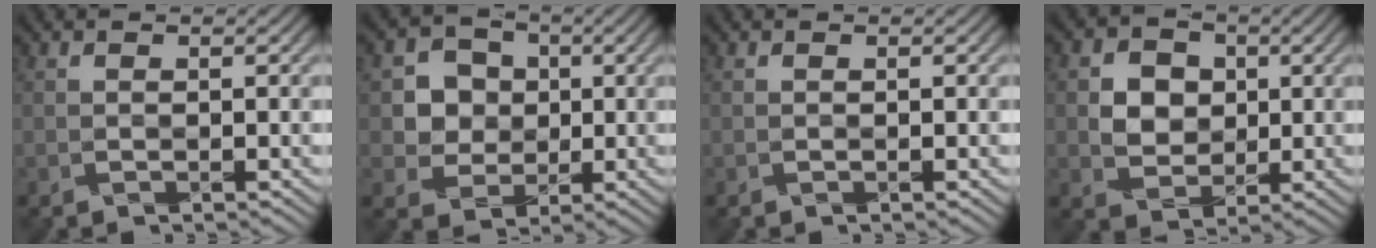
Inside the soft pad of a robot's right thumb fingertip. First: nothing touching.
{"total": 4.9, "force": [0.6, 4.7, 1.1], "torque": [-0.036, 0.000, 0.001]}
{"total": 0.0}
{"total": 4.6, "force": [0.6, 4.1, 2.0], "torque": [-0.050, 0.000, 0.006]}